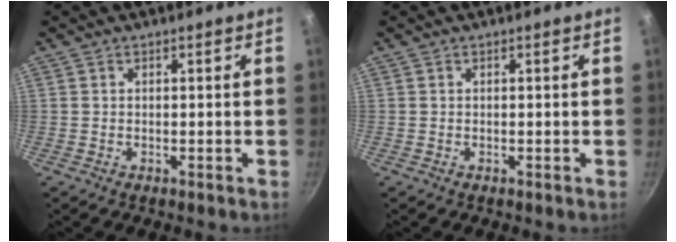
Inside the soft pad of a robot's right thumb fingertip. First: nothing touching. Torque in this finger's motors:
{"motor_torque": [0.16, 0.03, 0.64, -0.02, 0.06]}